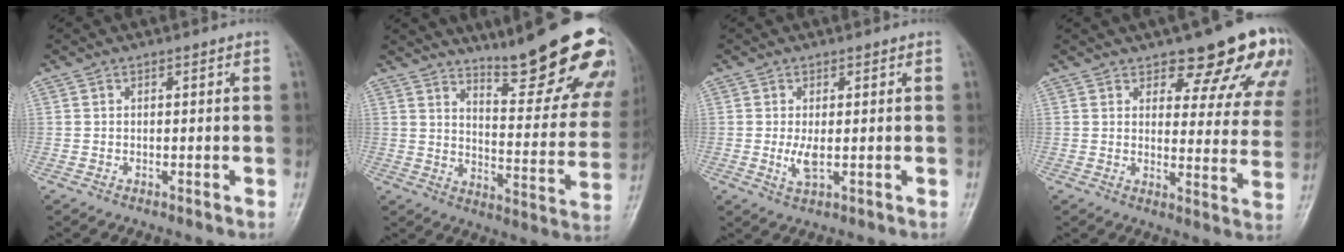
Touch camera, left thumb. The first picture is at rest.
{"total": 23.2, "force": [17.2, 4.7, 14.8], "torque": [-0.165, -0.115, 0.231]}
{"total": 3.1, "force": [0.1, 1.4, 2.8], "torque": [-0.055, -0.010, 0.005]}
{"total": 15.8, "force": [11.7, 5.6, 9.0], "torque": [-0.056, -0.069, 0.130]}